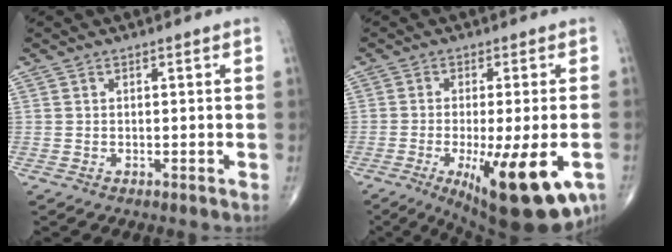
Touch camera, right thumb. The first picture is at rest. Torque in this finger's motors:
{"motor_torque": [2.20, 2.01, 0.86, -0.96, 0.52]}